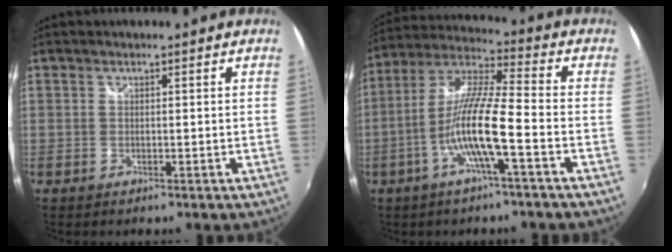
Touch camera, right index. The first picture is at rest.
{"total": 12.0, "force": [-4.4, 0.5, 11.2], "torque": [-0.221, 0.003, -0.088]}